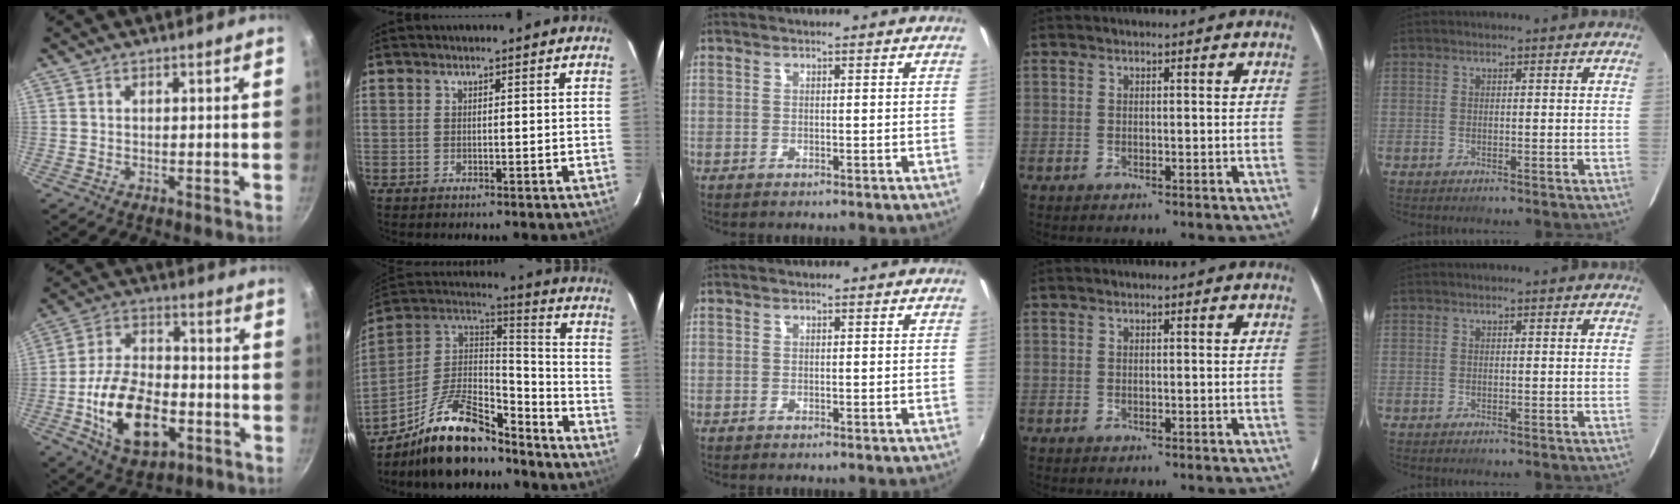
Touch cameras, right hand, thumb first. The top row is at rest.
{"thumb": {"total": 17.5, "force": [-5.3, 10.4, 13.0], "torque": [-0.212, 0.028, -0.089]}, "index": {"total": 18.6, "force": [-13.6, 6.6, 10.7], "torque": [-0.220, 0.013, -0.235]}}